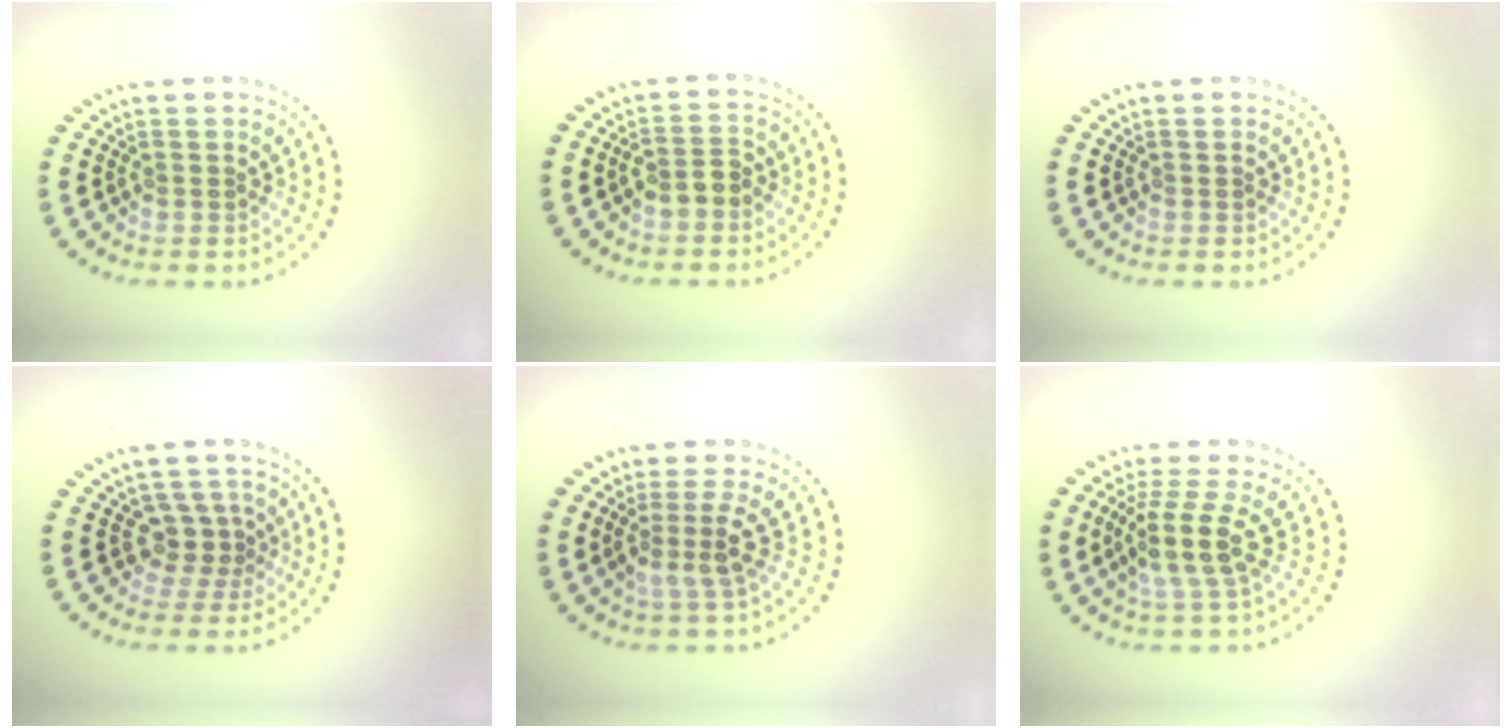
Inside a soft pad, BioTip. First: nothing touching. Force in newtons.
{"total": 2.1, "press": 2.0, "slide": 0.4}
{"total": 0.0}
{"total": 2.5, "press": 1.8, "slide": 1.8}
{"total": 2.9, "press": 2.1, "slide": 2.0}
{"total": 4.0, "press": 3.1, "slide": 2.5}